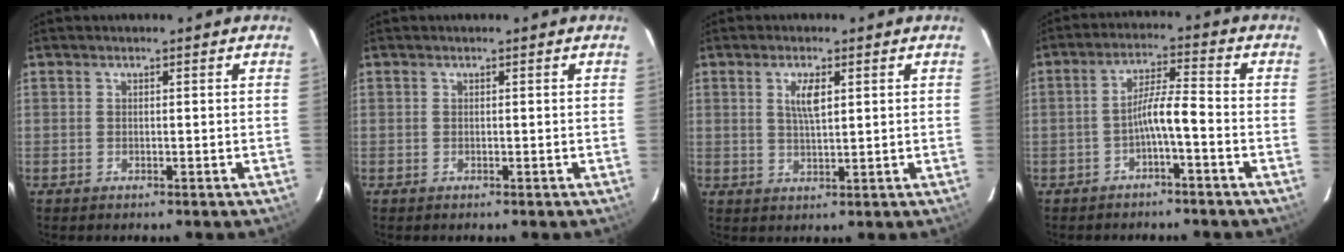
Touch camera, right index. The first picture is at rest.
{"total": 0.0}
{"total": 4.0, "force": [1.4, 1.3, 3.5], "torque": [-0.065, 0.000, 0.026]}
{"total": 4.9, "force": [-2.4, 0.1, 4.3], "torque": [-0.089, 0.013, -0.043]}